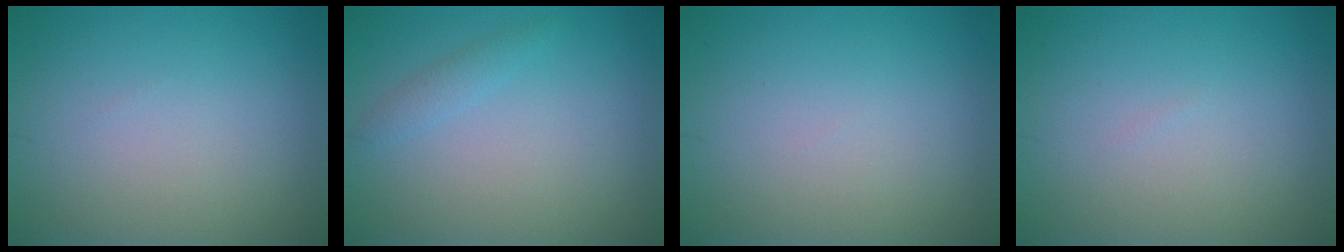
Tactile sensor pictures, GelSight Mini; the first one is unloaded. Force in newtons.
{"total": 1.1, "press": 1.1, "slide": 0.1}
{"total": 0.0}
{"total": 0.0}